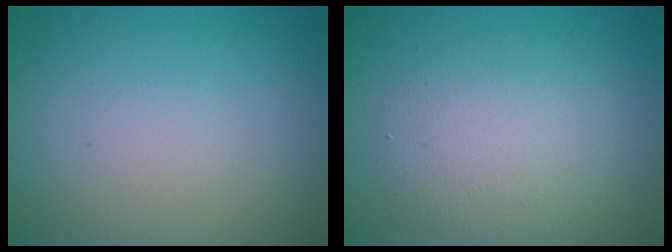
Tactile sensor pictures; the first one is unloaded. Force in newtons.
{"total": 4.2, "press": 4.2, "slide": 0.3}